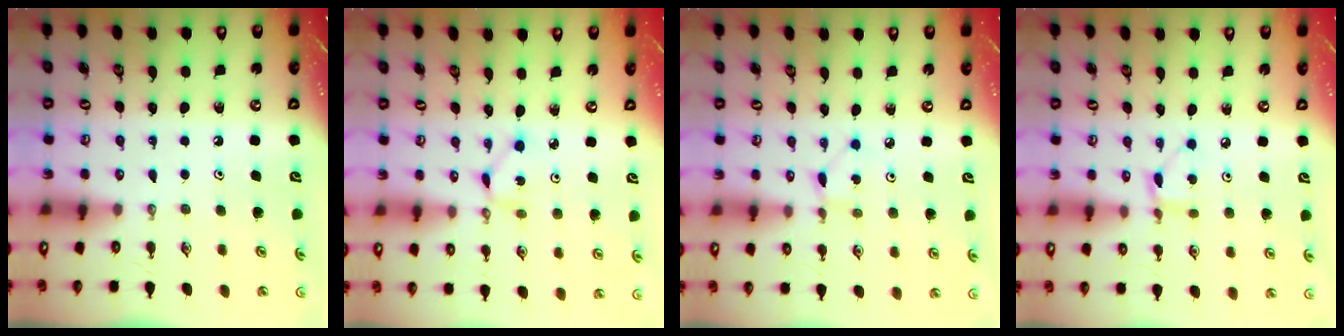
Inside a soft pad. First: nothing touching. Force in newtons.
{"total": 1.9, "press": 1.9, "slide": 0.1}
{"total": 1.2, "press": 1.2, "slide": 0.1}
{"total": 4.8, "press": 4.8, "slide": 0.6}